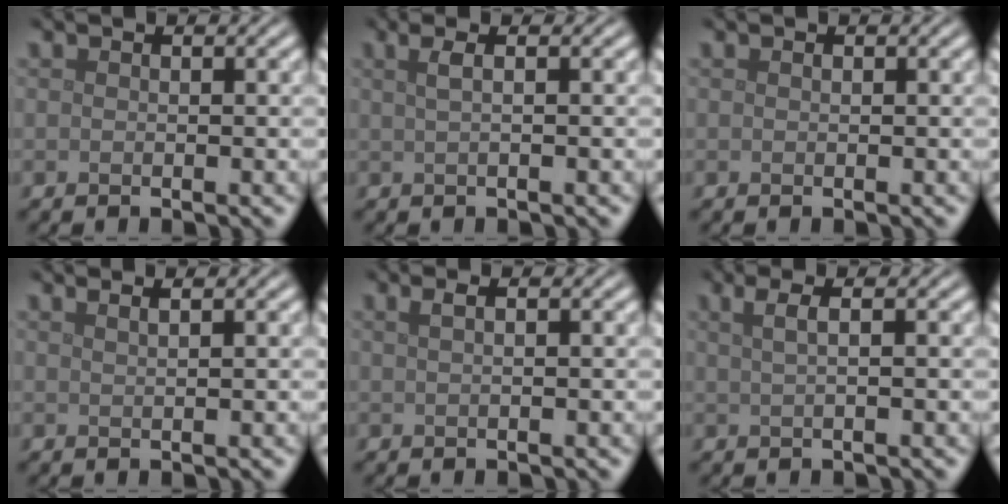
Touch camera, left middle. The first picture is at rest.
{"total": 2.3, "force": [0.8, 1.0, 1.9], "torque": [-0.025, 0.001, 0.000]}
{"total": 0.0}
{"total": 2.1, "force": [1.4, 0.9, 1.3], "torque": [0.004, 0.001, -0.004]}
{"total": 1.6, "force": [0.7, 0.7, 1.3], "torque": [-0.016, 0.000, 0.003]}
{"total": 2.9, "force": [1.2, 1.2, 2.3], "torque": [-0.026, 0.003, -0.001]}